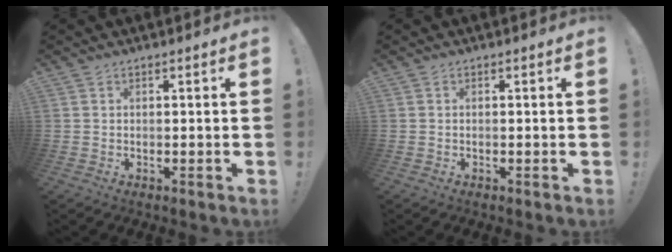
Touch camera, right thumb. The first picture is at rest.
{"total": 0.0}